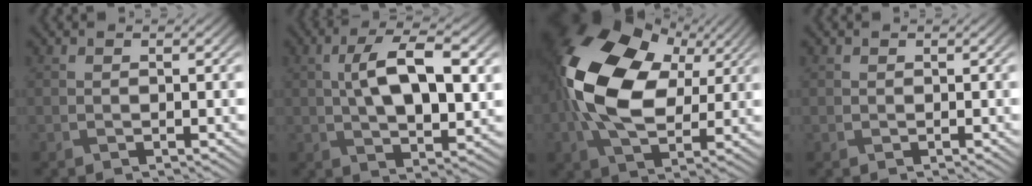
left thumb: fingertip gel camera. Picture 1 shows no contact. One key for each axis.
{"total": 10.7, "fx": 1.9, "fy": 4.7, "fz": 9.4, "tx": -0.168, "ty": 0.007, "tz": 0.034}
{"total": 17.7, "fx": 3.3, "fy": 11.6, "fz": 12.9, "tx": -0.293, "ty": 0.013, "tz": 0.058}
{"total": 1.2, "fx": 0.3, "fy": 1.1, "fz": -0.1, "tx": 0.006, "ty": -0.002, "tz": 0.004}